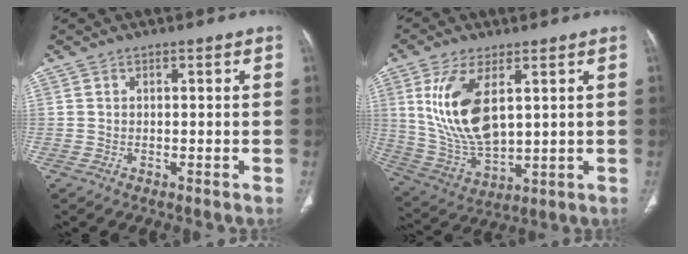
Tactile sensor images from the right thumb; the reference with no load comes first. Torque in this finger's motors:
{"motor_torque": [-0.17, 1.05, 1.28, 0.60, 0.14]}